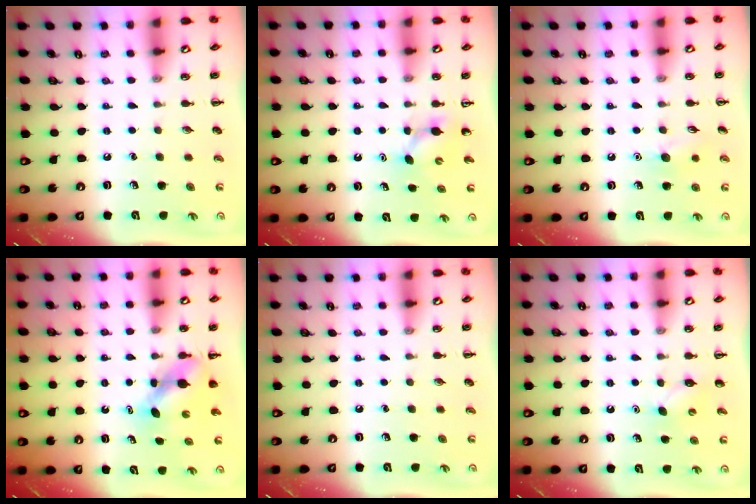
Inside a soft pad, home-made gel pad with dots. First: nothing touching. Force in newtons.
{"total": 4.2, "press": 4.0, "slide": 1.1}
{"total": 6.8, "press": 6.6, "slide": 1.7}
{"total": 4.9, "press": 4.9, "slide": 0.5}
{"total": 0.0}
{"total": 3.0, "press": 2.9, "slide": 0.7}